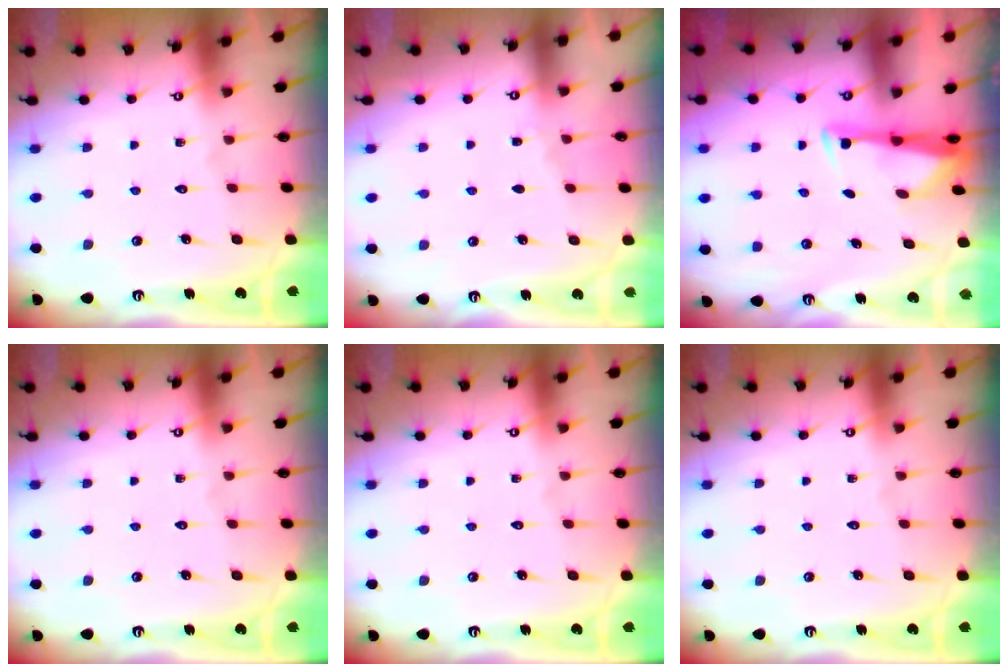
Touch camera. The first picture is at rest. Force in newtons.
{"total": 2.7, "press": 2.6, "slide": 0.5}
{"total": 3.5, "press": 3.4, "slide": 0.9}
{"total": 0.0}
{"total": 0.0}
{"total": 0.0}